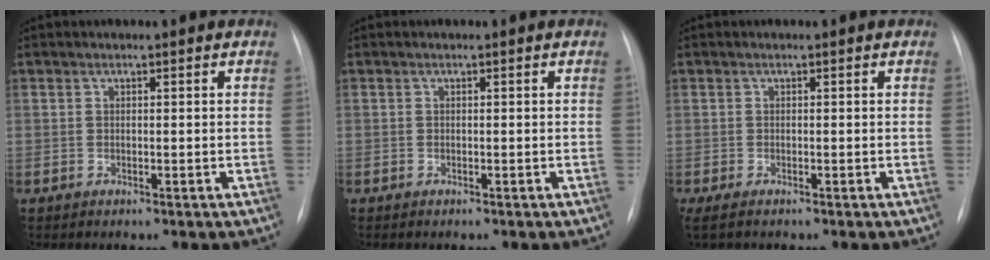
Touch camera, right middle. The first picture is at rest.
{"total": 0.0}
{"total": 1.2, "force": [-1.0, 0.1, 0.8], "torque": [-0.007, -0.002, -0.008]}